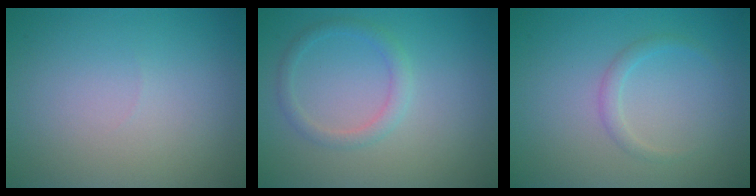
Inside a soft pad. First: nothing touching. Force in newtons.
{"total": 1.7, "press": 1.7, "slide": 0.1}
{"total": 1.2, "press": 1.2, "slide": 0.1}